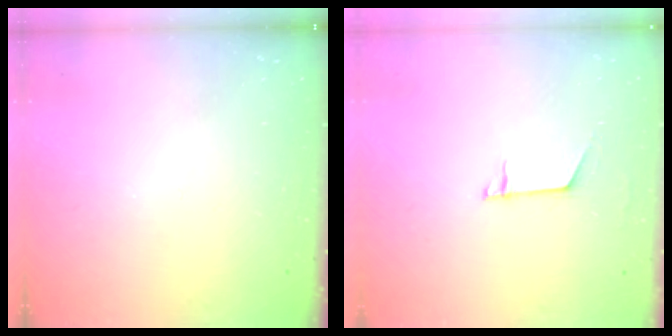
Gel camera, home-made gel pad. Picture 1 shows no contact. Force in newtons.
{"total": 5.0, "press": 5.0, "slide": 0.4}